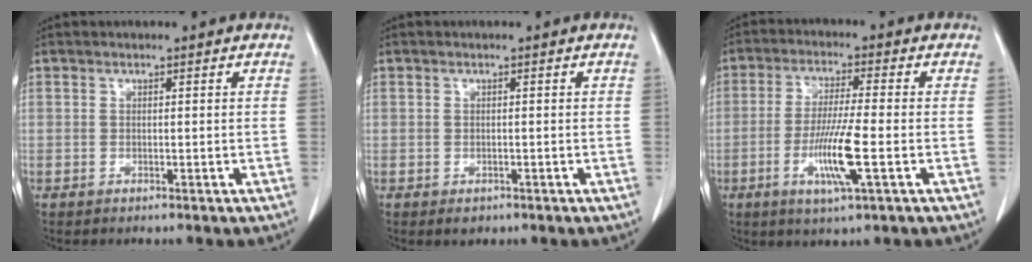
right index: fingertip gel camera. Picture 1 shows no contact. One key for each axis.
{"total": 1.3, "fx": -0.7, "fy": 0.9, "fz": 0.5, "tx": -0.005, "ty": 0.002, "tz": -0.004}
{"total": 8.8, "fx": -2.6, "fy": -0.1, "fz": 8.4, "tx": -0.163, "ty": -0.014, "tz": -0.051}